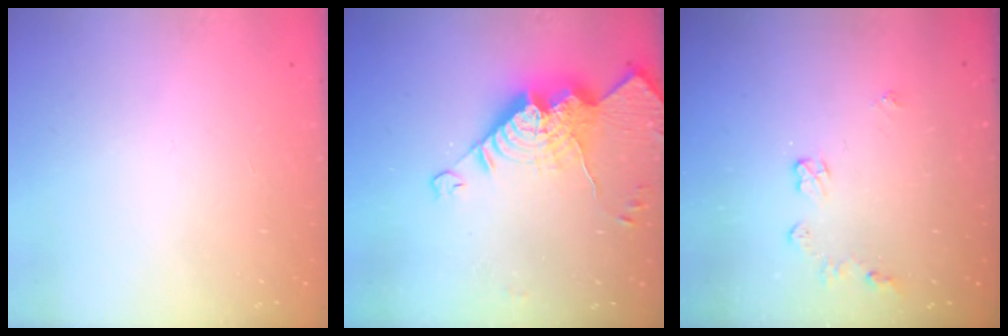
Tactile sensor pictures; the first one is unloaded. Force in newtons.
{"total": 18.6, "press": 18.5, "slide": 2.0}
{"total": 5.3, "press": 5.2, "slide": 0.3}